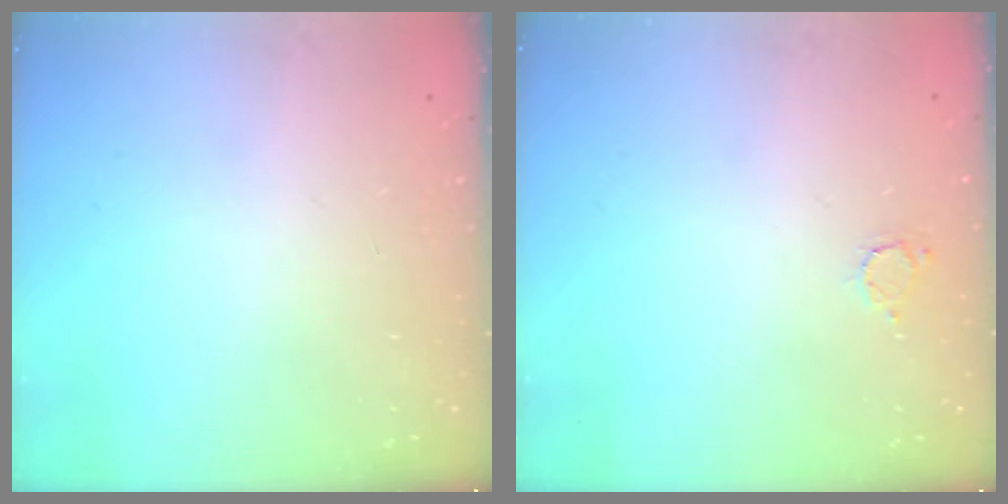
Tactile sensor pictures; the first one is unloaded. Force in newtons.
{"total": 2.5, "press": 2.5, "slide": 0.3}